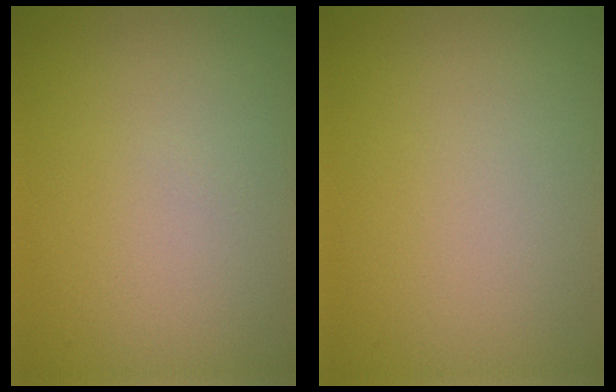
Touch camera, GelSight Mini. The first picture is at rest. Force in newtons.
{"total": 0.0}